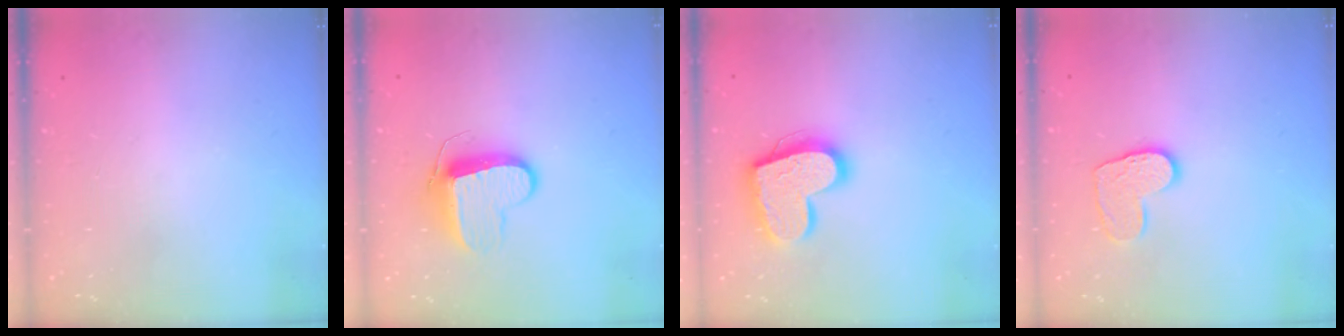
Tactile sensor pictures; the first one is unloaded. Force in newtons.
{"total": 10.0, "press": 10.0, "slide": 0.5}
{"total": 17.6, "press": 17.6, "slide": 1.4}
{"total": 9.1, "press": 9.1, "slide": 0.2}